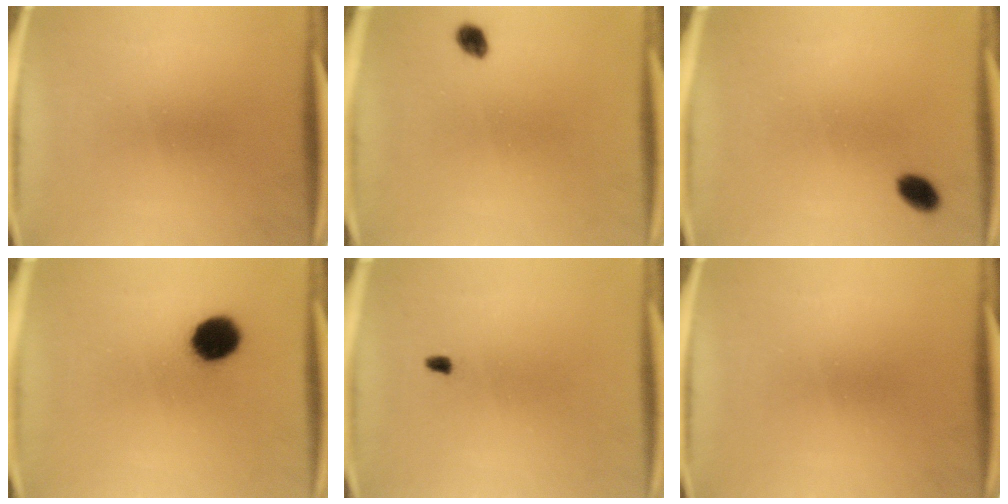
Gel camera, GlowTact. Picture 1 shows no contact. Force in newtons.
{"total": 1.9}
{"total": 3.1}
{"total": 8.5}
{"total": 0.9}
{"total": 0.0}